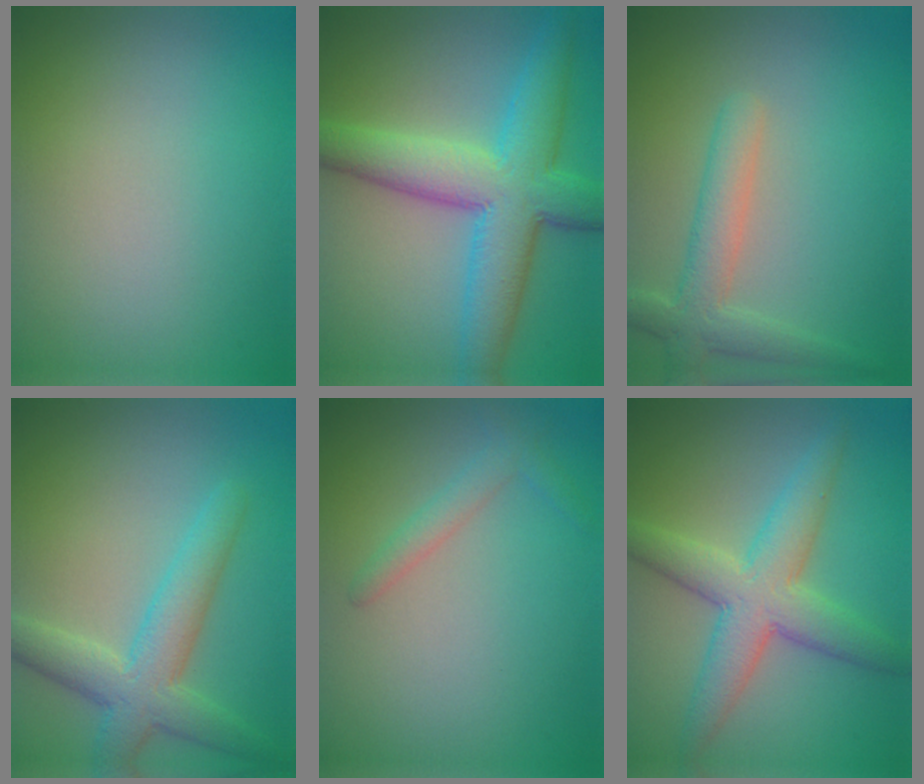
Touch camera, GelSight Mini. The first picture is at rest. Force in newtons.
{"total": 9.2, "press": 9.2, "slide": 0.2}
{"total": 3.5, "press": 3.5, "slide": 0.1}
{"total": 5.0, "press": 5.0, "slide": 0.2}
{"total": 1.6, "press": 1.6, "slide": 0.1}
{"total": 5.9, "press": 5.9, "slide": 0.0}